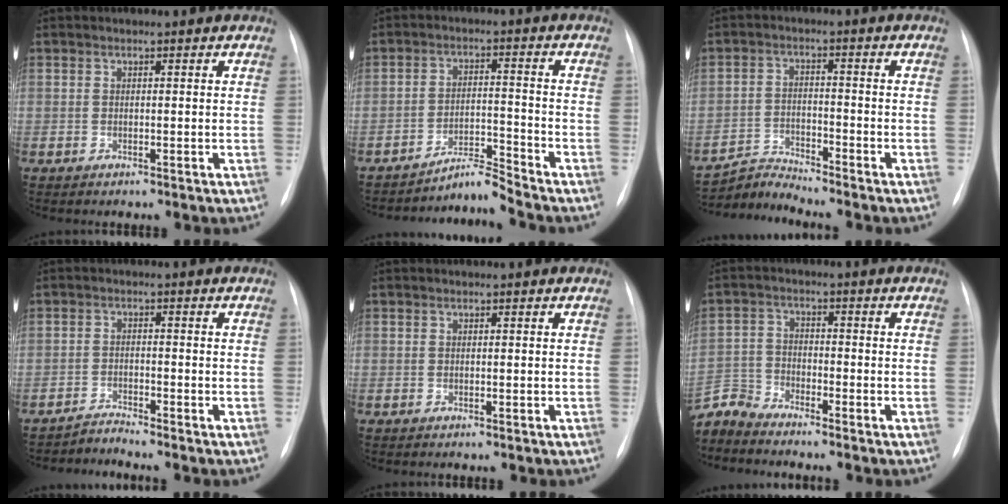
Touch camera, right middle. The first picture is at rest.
{"total": 4.6, "force": [-4.3, -1.4, -0.3], "torque": [0.003, -0.004, -0.072]}
{"total": 4.7, "force": [-4.3, -1.2, -1.4], "torque": [0.018, -0.011, -0.080]}
{"total": 2.2, "force": [-2.0, -0.8, -0.6], "torque": [0.014, -0.015, -0.037]}
{"total": 0.0}
{"total": 5.9, "force": [-5.9, 0.3, -0.2], "torque": [-0.003, 0.003, -0.119]}